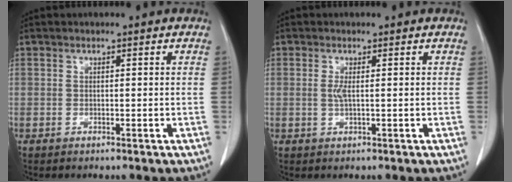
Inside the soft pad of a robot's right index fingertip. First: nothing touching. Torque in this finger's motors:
{"motor_torque": [0.23, -0.02, 0.10, 0.03]}